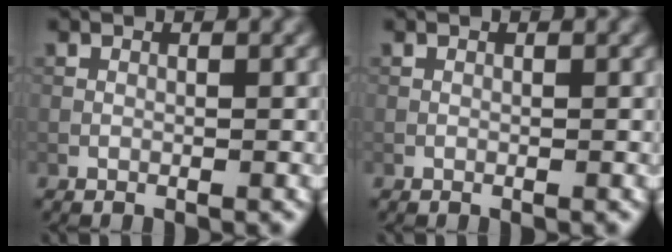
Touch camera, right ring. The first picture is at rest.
{"total": 0.0}